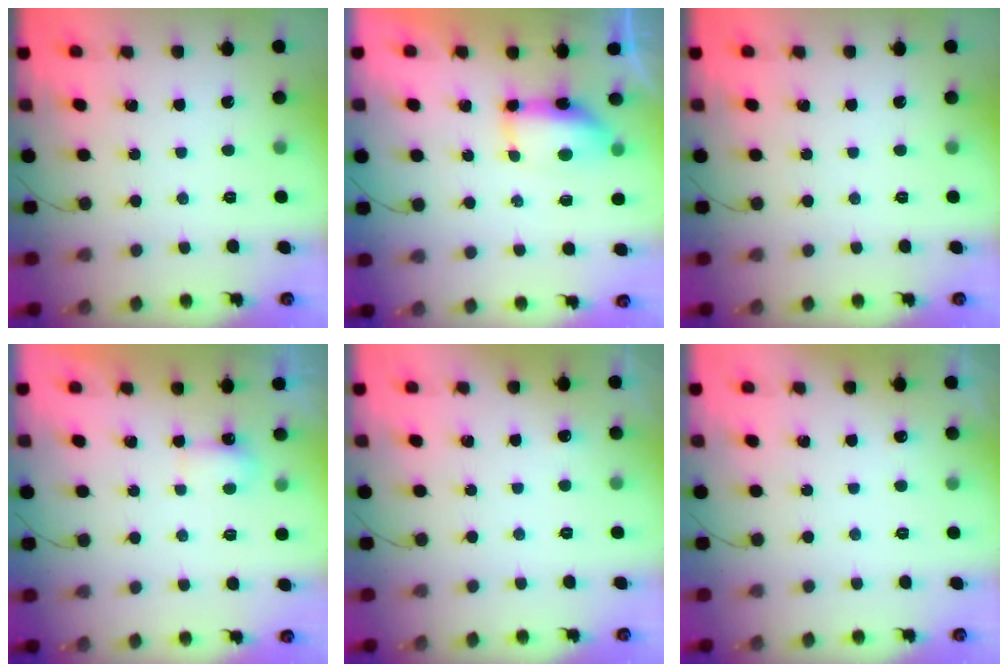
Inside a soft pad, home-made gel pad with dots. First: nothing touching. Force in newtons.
{"total": 12.5, "press": 9.3, "slide": 8.3}
{"total": 0.0}
{"total": 4.5, "press": 4.4, "slide": 0.7}
{"total": 2.8, "press": 2.6, "slide": 1.2}
{"total": 11.1, "press": 2.1, "slide": 10.9}